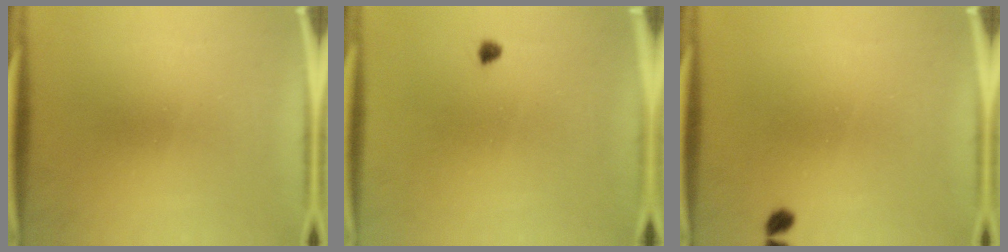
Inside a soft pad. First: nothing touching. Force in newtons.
{"total": 1.0}
{"total": 1.2}